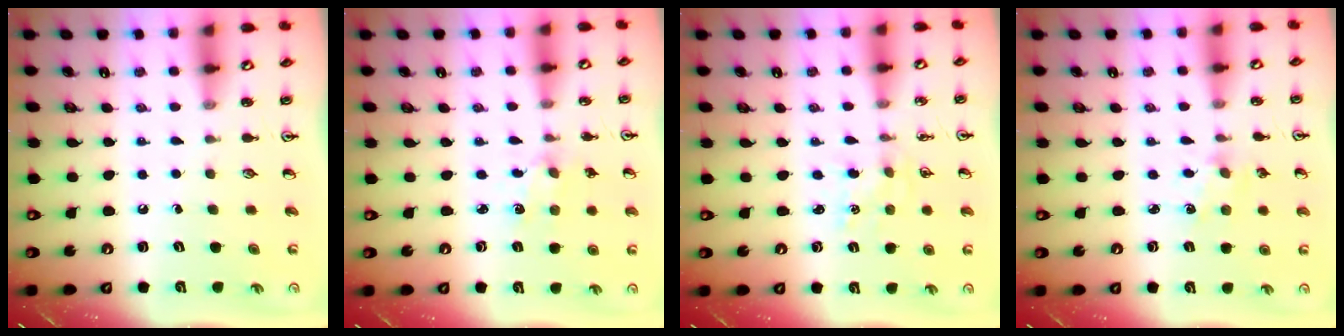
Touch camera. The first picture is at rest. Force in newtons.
{"total": 1.8, "press": 1.8, "slide": 0.3}
{"total": 1.8, "press": 1.8, "slide": 0.2}
{"total": 1.8, "press": 1.7, "slide": 0.5}